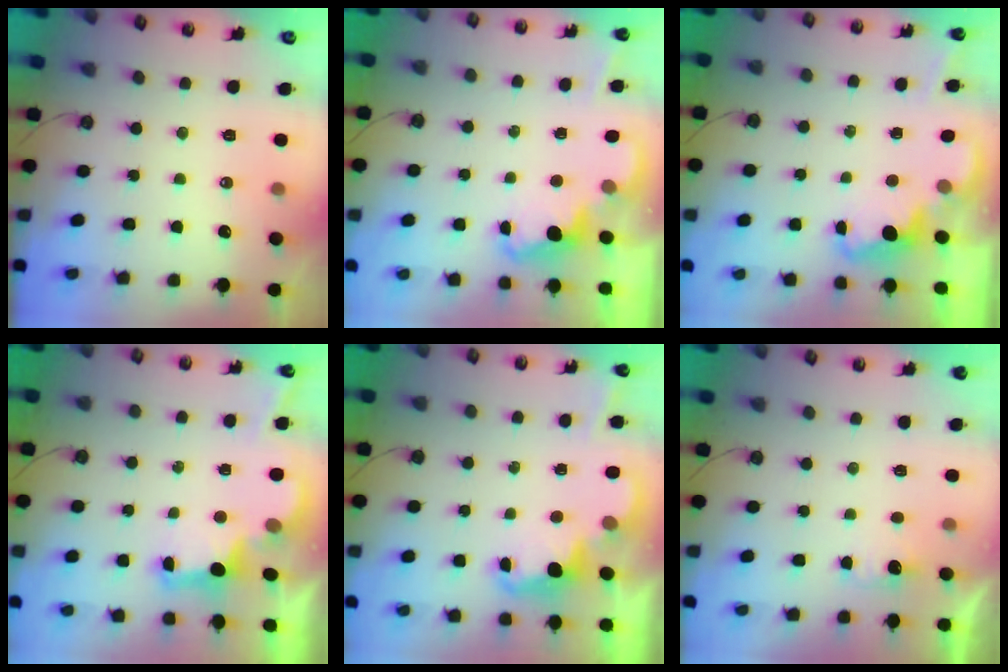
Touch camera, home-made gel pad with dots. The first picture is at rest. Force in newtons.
{"total": 2.3, "press": 2.2, "slide": 0.6}
{"total": 2.1, "press": 2.0, "slide": 0.6}
{"total": 2.9, "press": 2.7, "slide": 0.9}
{"total": 2.4, "press": 2.4, "slide": 0.6}
{"total": 1.5, "press": 1.2, "slide": 0.8}